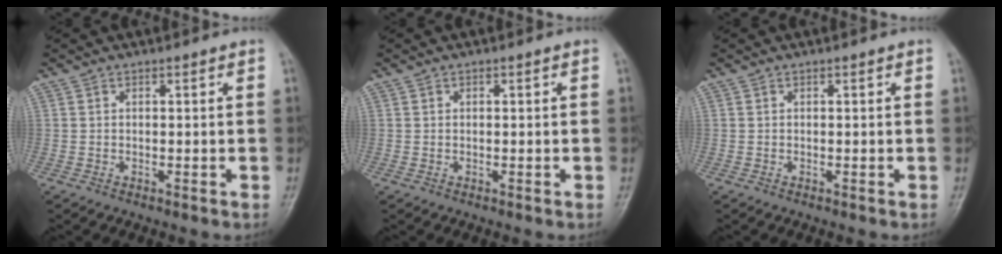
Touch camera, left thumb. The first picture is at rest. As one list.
[{"total": 0.0}, {"total": 0.0}]